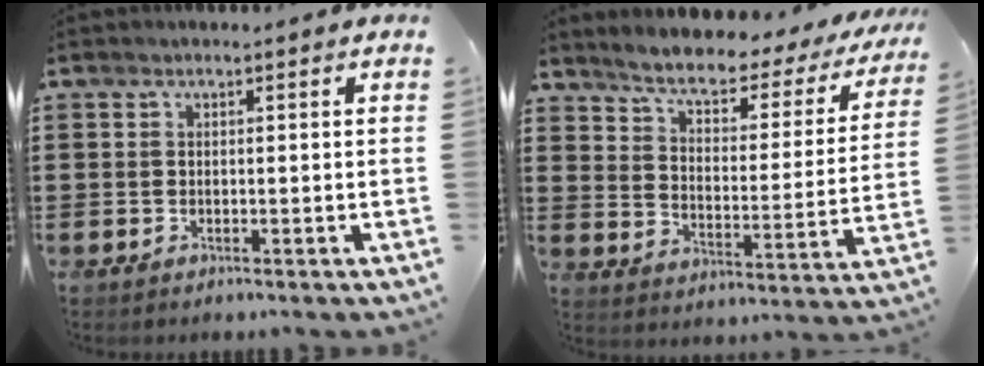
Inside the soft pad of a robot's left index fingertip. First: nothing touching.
{"total": 4.6, "force": [3.7, 1.0, 2.6], "torque": [-0.071, -0.026, 0.051]}